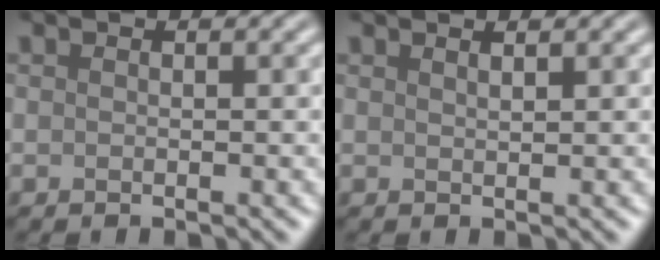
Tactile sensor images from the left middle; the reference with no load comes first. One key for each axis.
{"total": 1.0, "fx": 0.8, "fy": 0.3, "fz": 0.5, "tx": -0.001, "ty": 0.001, "tz": 0.010}